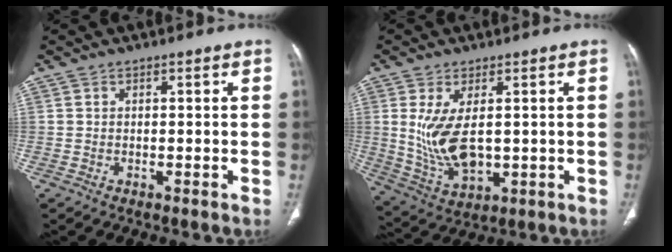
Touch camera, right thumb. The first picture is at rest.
{"total": 10.4, "force": [1.0, 5.3, 8.9], "torque": [-0.178, -0.014, 0.041]}